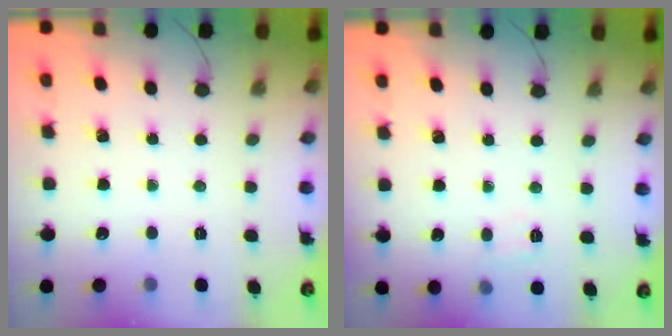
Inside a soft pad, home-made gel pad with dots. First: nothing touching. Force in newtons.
{"total": 5.3, "press": 5.2, "slide": 1.1}